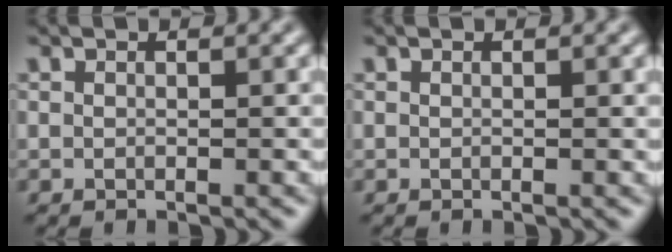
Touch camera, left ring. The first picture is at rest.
{"total": 0.0}